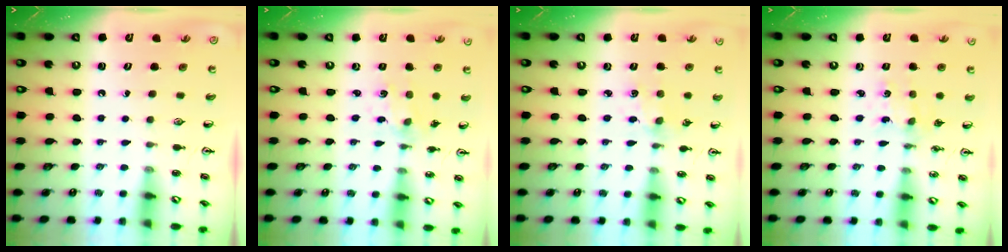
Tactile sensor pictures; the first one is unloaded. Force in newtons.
{"total": 1.3, "press": 1.3, "slide": 0.3}
{"total": 1.9, "press": 1.9, "slide": 0.3}
{"total": 0.8, "press": 0.8, "slide": 0.1}